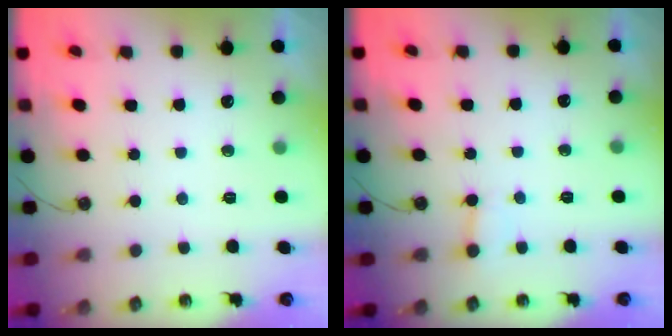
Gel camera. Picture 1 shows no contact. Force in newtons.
{"total": 2.0, "press": 2.0, "slide": 0.0}